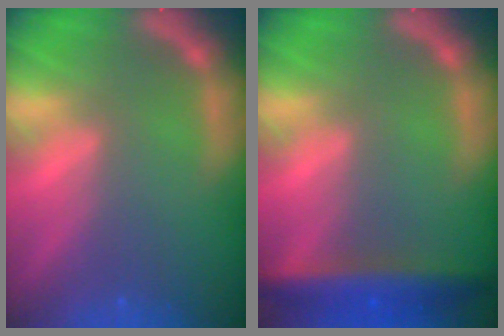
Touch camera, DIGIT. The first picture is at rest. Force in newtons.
{"total": 5.5}